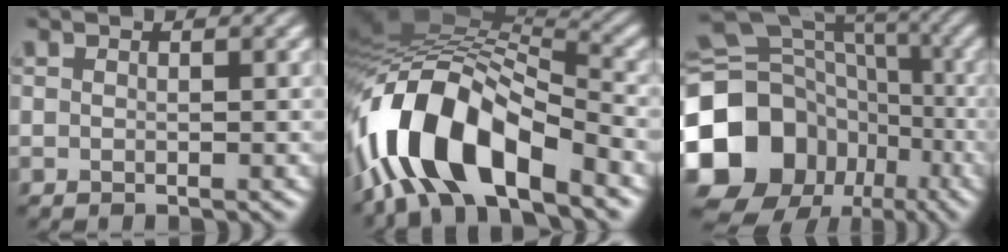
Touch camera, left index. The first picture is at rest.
{"total": 12.9, "force": [-6.1, 5.7, 9.8], "torque": [-0.187, 0.012, -0.103]}
{"total": 19.9, "force": [-7.0, 17.1, 7.4], "torque": [-0.175, -0.015, -0.143]}